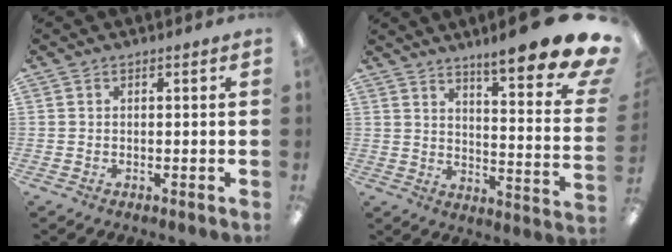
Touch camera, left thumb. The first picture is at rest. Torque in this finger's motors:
{"motor_torque": [0.46, 0.42, 1.03, -1.74, 0.14]}